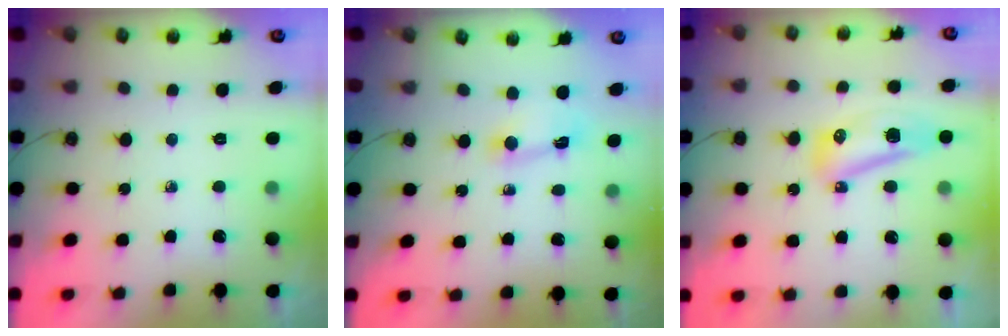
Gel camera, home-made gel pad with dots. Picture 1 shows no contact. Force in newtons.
{"total": 2.4, "press": 2.4, "slide": 0.3}
{"total": 10.0, "press": 9.9, "slide": 0.9}